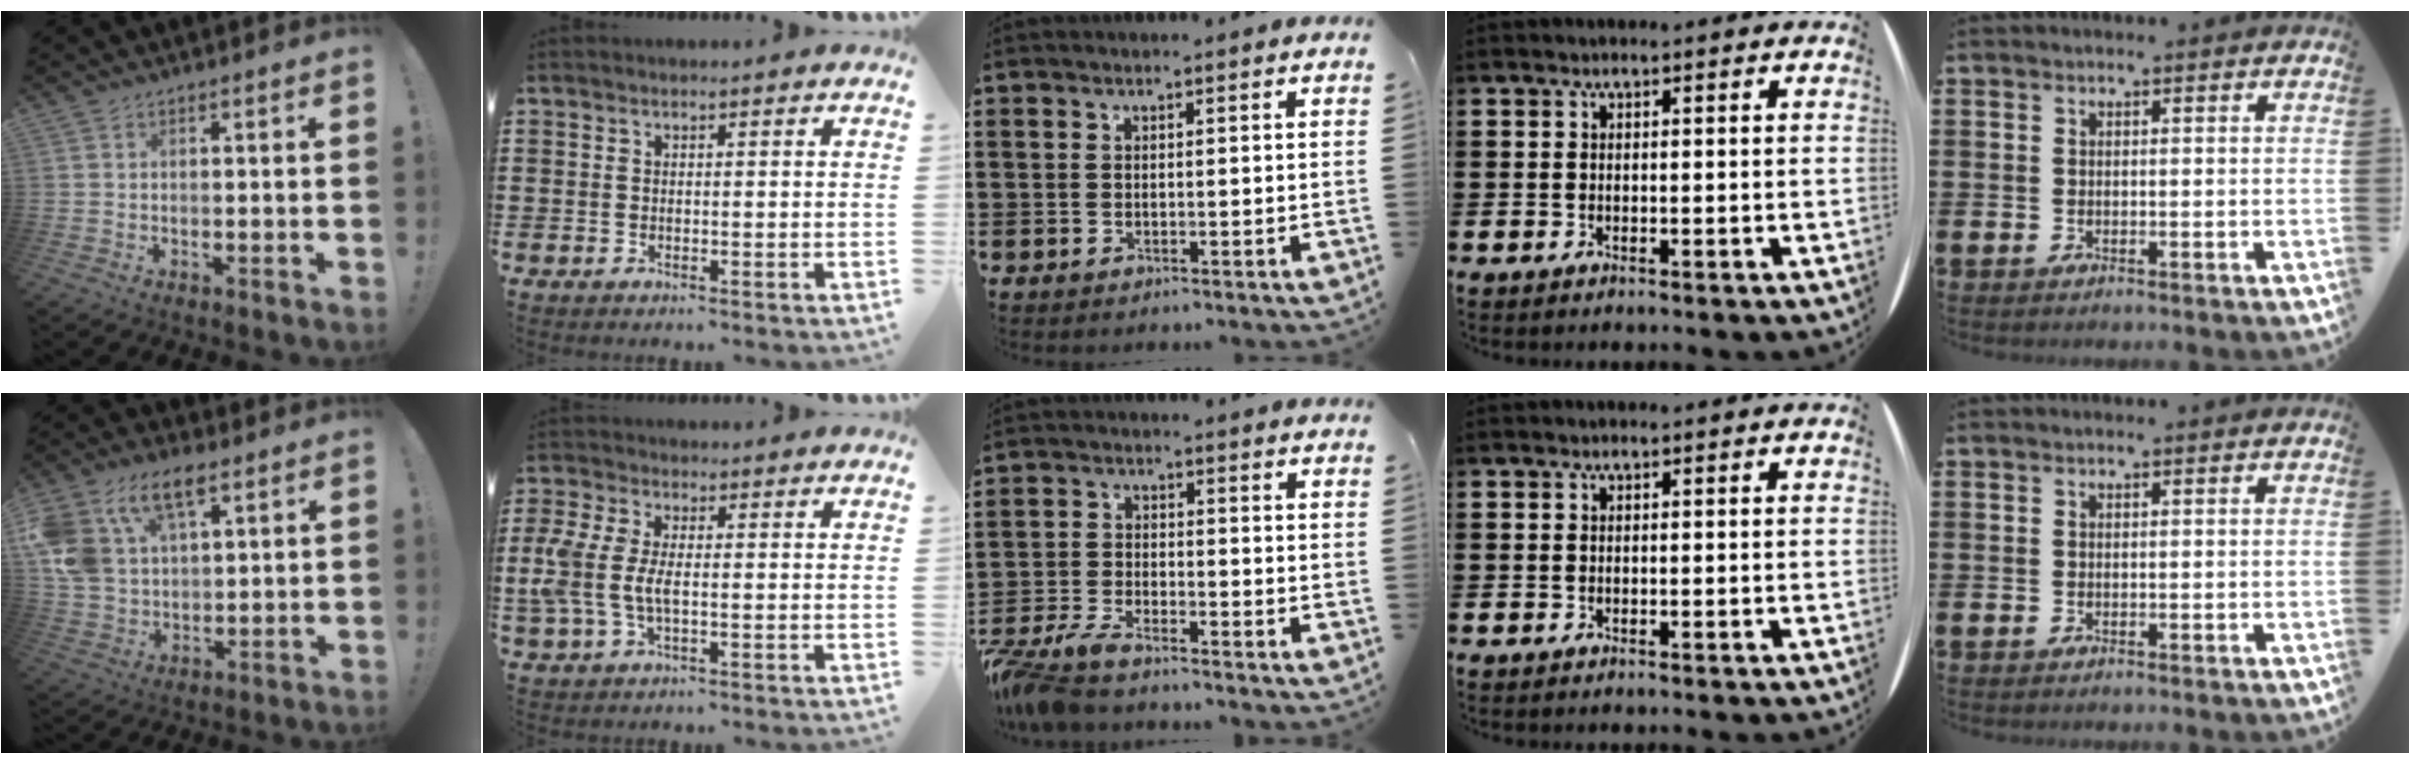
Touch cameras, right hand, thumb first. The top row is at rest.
{"thumb": {"total": 15.4, "force": [7.9, 9.6, 9.0], "torque": [-0.185, -0.027, 0.150]}, "index": {"total": 5.8, "force": [-0.6, 2.9, 5.0], "torque": [-0.132, -0.008, -0.022]}, "middle": {"total": 5.2, "force": [-4.9, 0.6, 1.8], "torque": [-0.068, -0.011, -0.104]}}